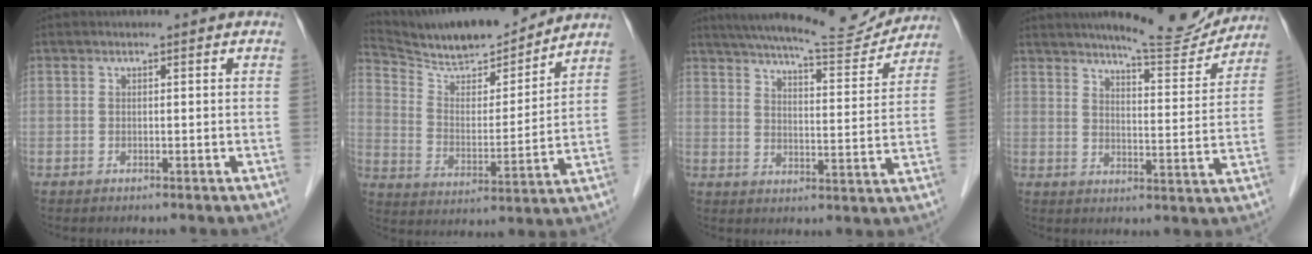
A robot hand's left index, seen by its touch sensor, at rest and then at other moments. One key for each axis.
{"total": 15.9, "fx": 14.9, "fy": 1.9, "fz": 5.3, "tx": -0.099, "ty": -0.004, "tz": 0.252}
{"total": 16.7, "fx": 15.4, "fy": 1.9, "fz": 6.1, "tx": -0.097, "ty": -0.005, "tz": 0.211}
{"total": 12.6, "fx": 11.6, "fy": 1.3, "fz": 4.6, "tx": -0.060, "ty": -0.015, "tz": 0.151}